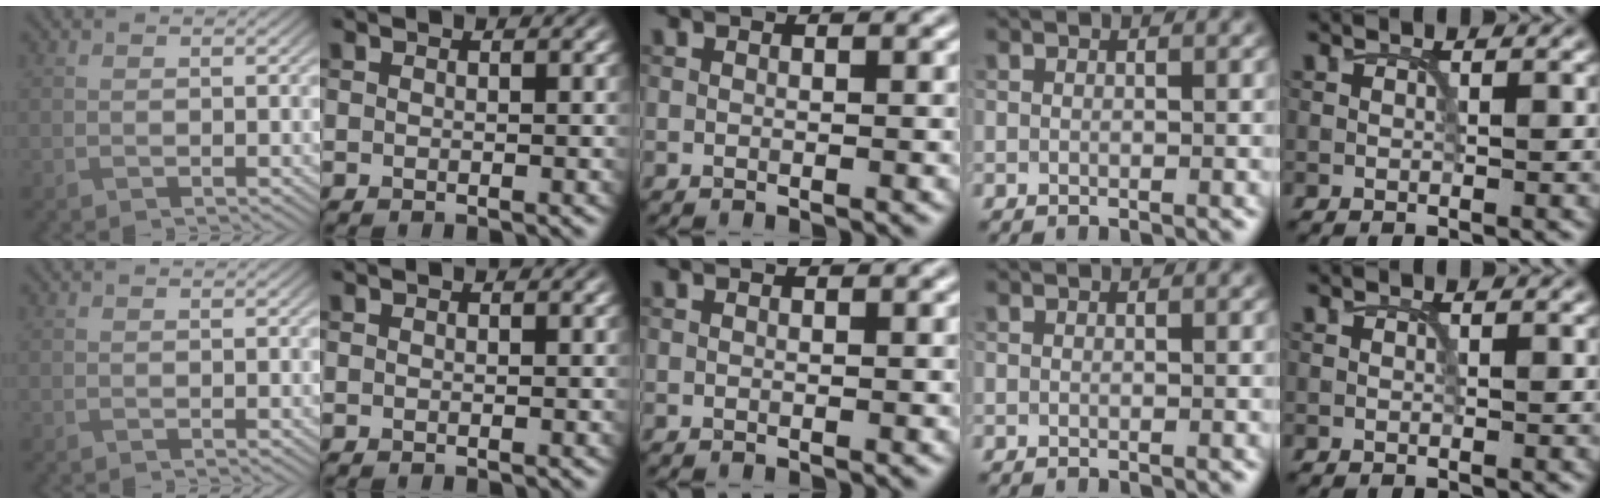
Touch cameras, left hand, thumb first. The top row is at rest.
{}